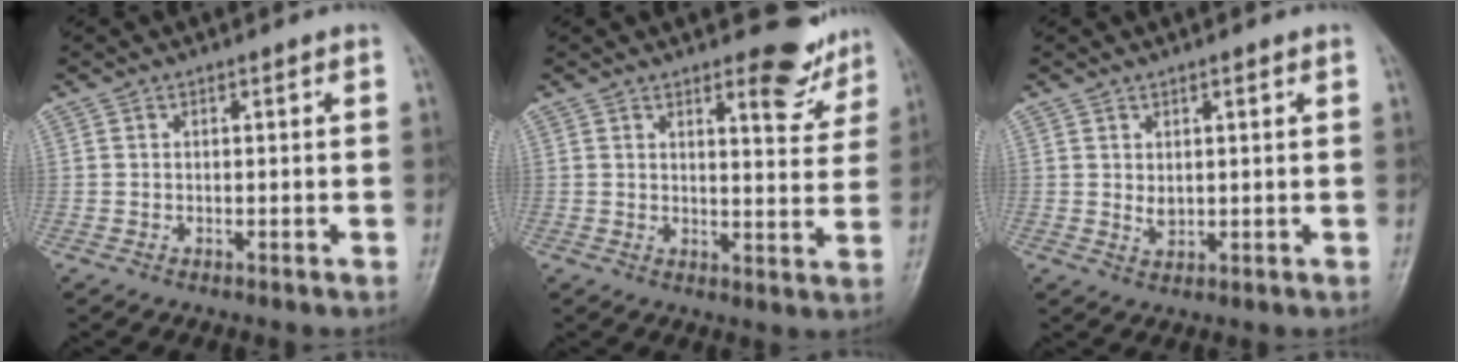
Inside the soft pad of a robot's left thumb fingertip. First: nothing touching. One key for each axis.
{"total": 7.9, "fx": 5.9, "fy": 2.9, "fz": 4.4, "tx": -0.030, "ty": -0.045, "tz": 0.071}
{"total": 2.6, "fx": 1.0, "fy": 1.4, "fz": 2.0, "tx": -0.027, "ty": -0.011, "tz": 0.021}